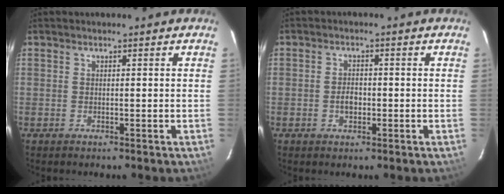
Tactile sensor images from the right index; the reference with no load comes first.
{"total": 2.6, "force": [-0.7, 1.7, 1.8], "torque": [-0.035, 0.002, -0.011]}